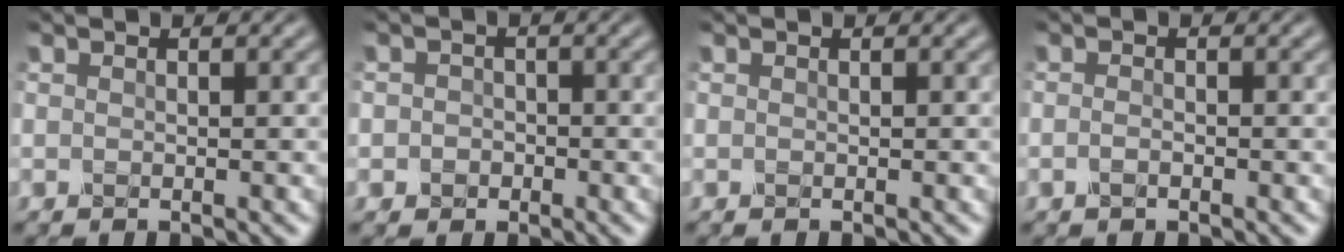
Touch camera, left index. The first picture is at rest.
{"total": 1.4, "force": [-0.3, 1.4, 0.2], "torque": [0.016, 0.006, -0.014]}
{"total": 0.0}
{"total": 0.7, "force": [-0.4, 0.2, 0.5], "torque": [-0.014, 0.003, -0.010]}